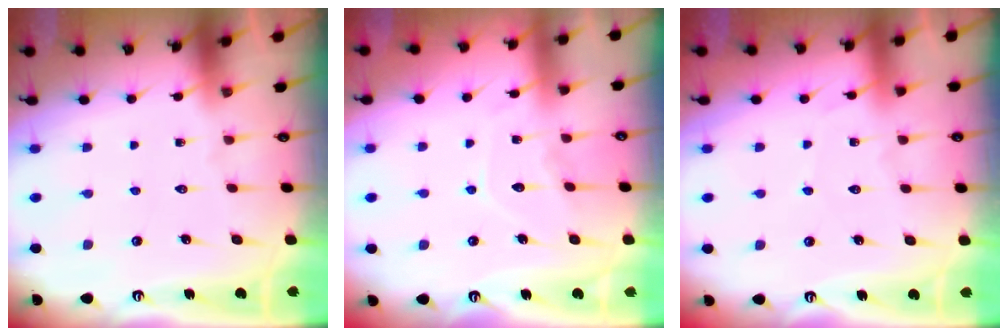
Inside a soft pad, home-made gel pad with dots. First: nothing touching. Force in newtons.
{"total": 7.3, "press": 7.2, "slide": 0.7}
{"total": 2.6, "press": 2.5, "slide": 0.3}